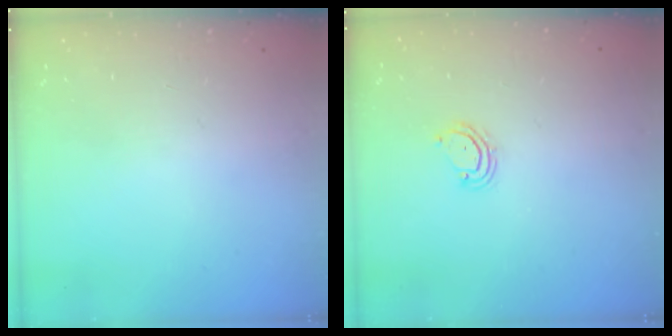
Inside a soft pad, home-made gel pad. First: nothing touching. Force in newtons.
{"total": 3.9, "press": 3.9, "slide": 0.3}